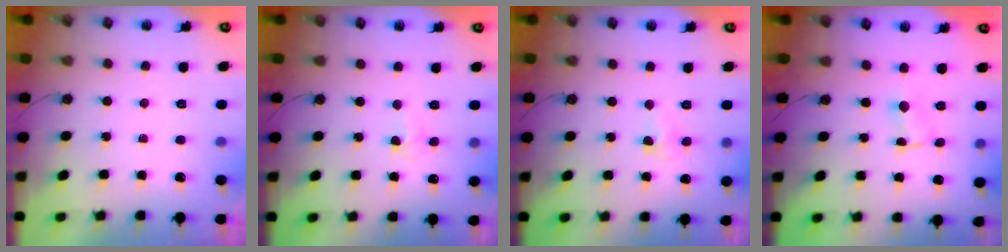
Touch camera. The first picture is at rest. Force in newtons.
{"total": 4.3, "press": 2.9, "slide": 3.2}
{"total": 4.2, "press": 4.1, "slide": 0.6}
{"total": 1.9, "press": 1.9, "slide": 0.2}